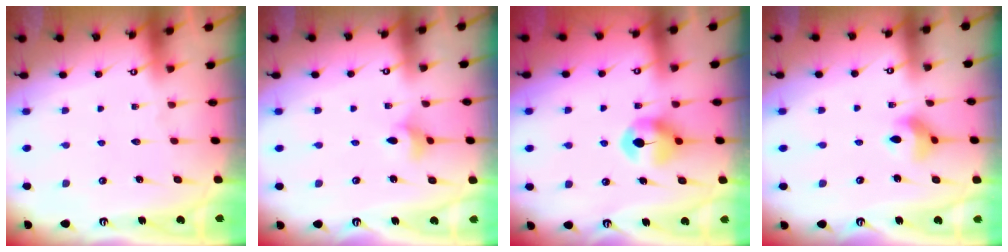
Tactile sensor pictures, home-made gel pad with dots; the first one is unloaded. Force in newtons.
{"total": 3.6, "press": 3.5, "slide": 0.6}
{"total": 7.3, "press": 7.3, "slide": 0.6}
{"total": 8.0, "press": 7.7, "slide": 2.2}